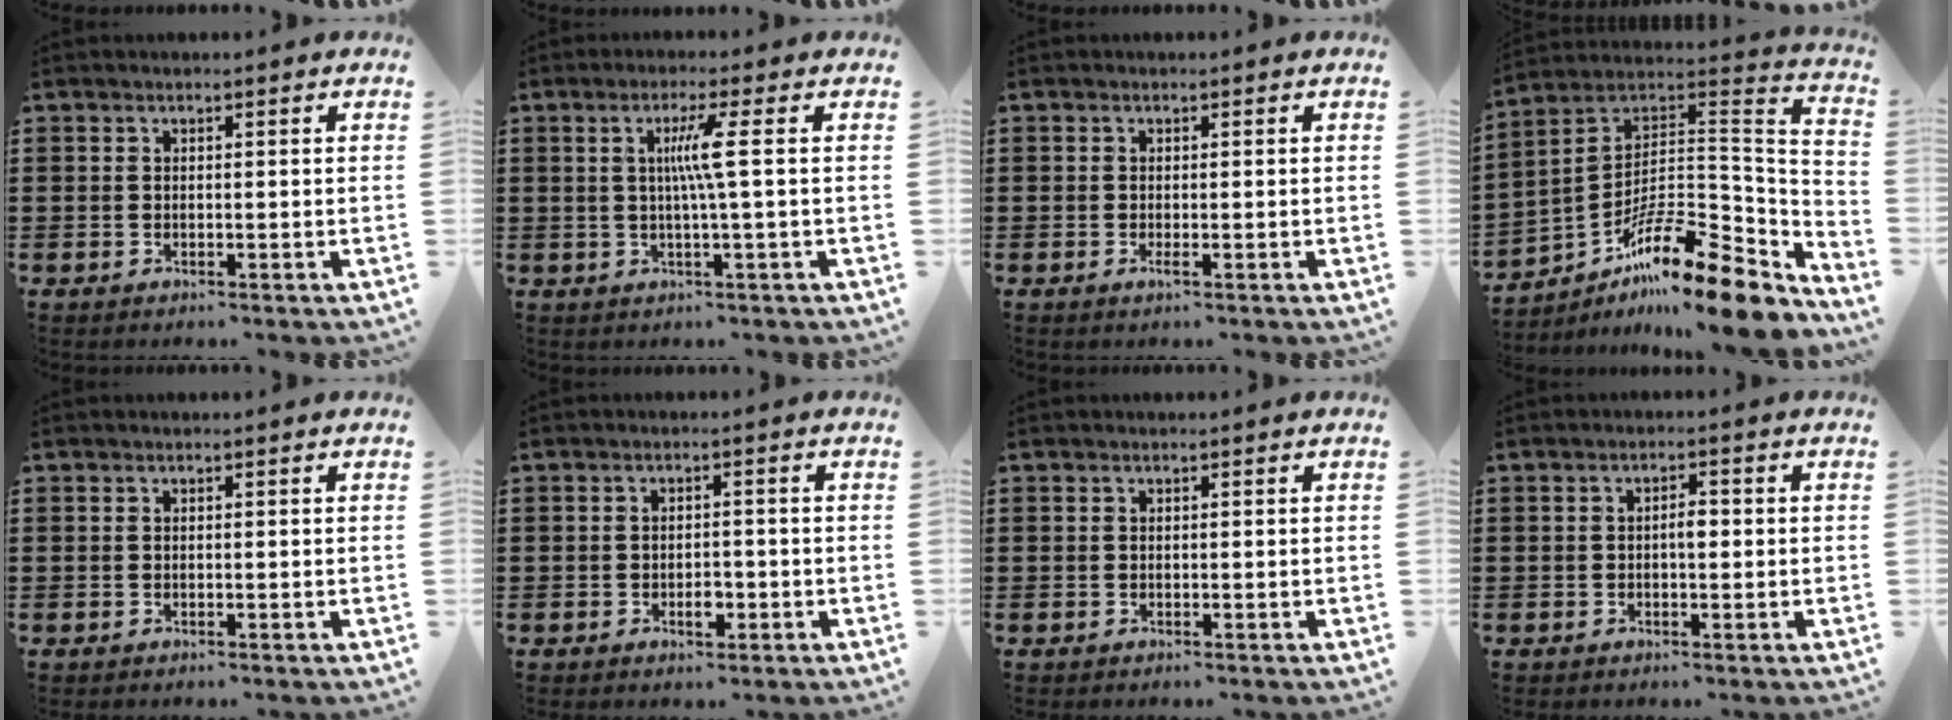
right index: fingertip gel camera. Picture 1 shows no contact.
{"total": 4.6, "force": [0.4, -0.4, 4.6], "torque": [-0.087, -0.005, 0.000]}
{"total": 0.8, "force": [-0.3, 0.0, 0.8], "torque": [-0.013, -0.004, -0.005]}
{"total": 15.8, "force": [-11.5, 3.6, 10.2], "torque": [-0.150, 0.021, -0.209]}
{"total": 0.0}
{"total": 2.6, "force": [-1.1, 1.4, 2.0], "torque": [-0.037, 0.003, -0.019]}
{"total": 0.0}
{"total": 2.2, "force": [-0.1, 0.8, 2.0], "torque": [-0.038, 0.003, -0.004]}